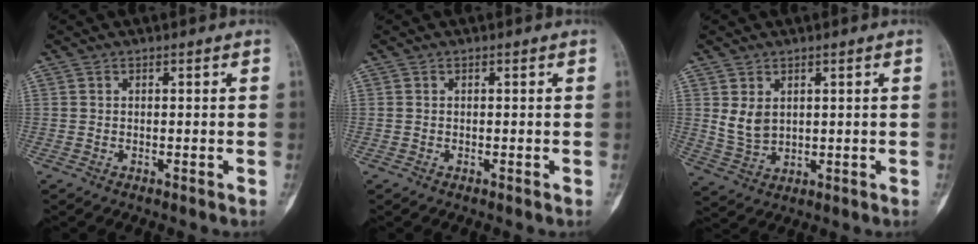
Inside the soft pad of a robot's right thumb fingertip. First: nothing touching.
{"total": 0.0}
{"total": 5.0, "force": [1.6, 3.4, 3.3], "torque": [-0.053, -0.013, 0.046]}